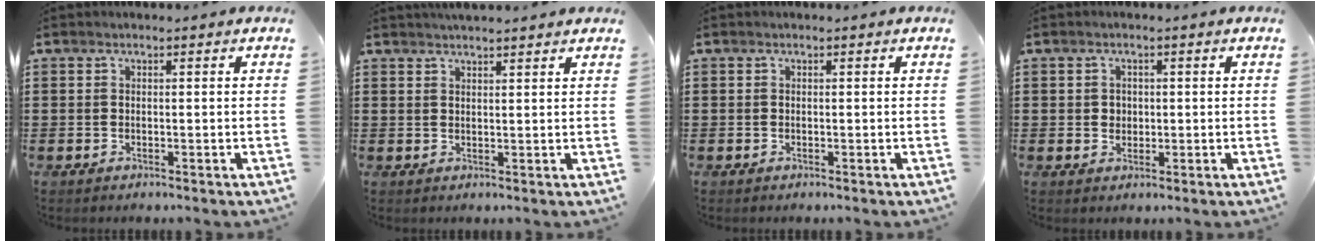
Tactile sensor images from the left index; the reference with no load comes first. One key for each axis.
{"total": 2.0, "fx": 2.0, "fy": 0.1, "fz": 0.4, "tx": -0.012, "ty": 0.000, "tz": 0.038}
{"total": 0.0}
{"total": 1.7, "fx": 0.2, "fy": 1.6, "fz": 0.4, "tx": -0.015, "ty": 0.009, "tz": 0.002}